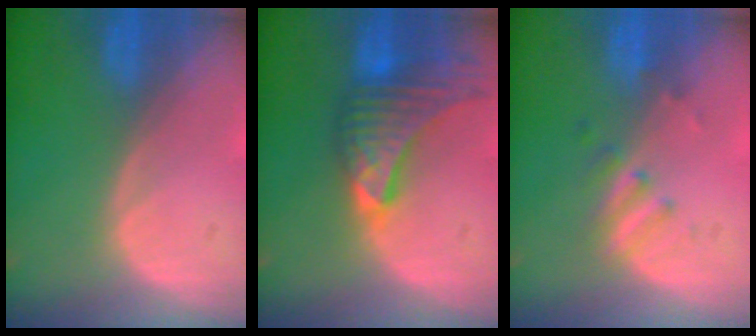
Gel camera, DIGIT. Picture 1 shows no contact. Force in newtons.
{"total": 9.6, "press": 8.5, "slide": 4.4}
{"total": 3.1, "press": 2.8, "slide": 1.2}